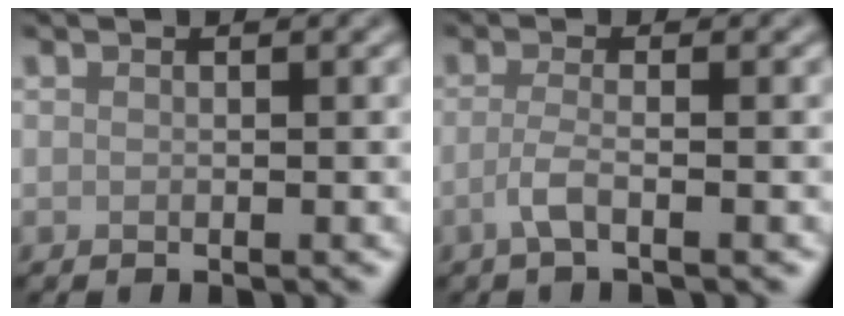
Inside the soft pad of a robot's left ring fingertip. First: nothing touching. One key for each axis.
{"total": 2.2, "fx": -1.0, "fy": 0.6, "fz": 1.9, "tx": -0.037, "ty": -0.003, "tz": -0.030}